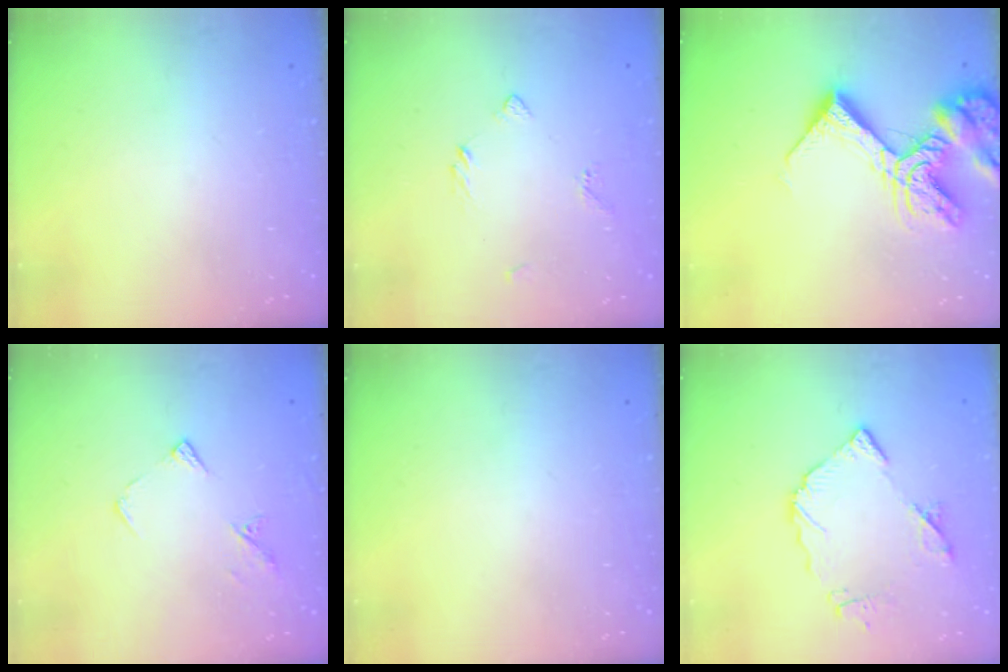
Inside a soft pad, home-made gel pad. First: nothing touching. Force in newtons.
{"total": 3.4, "press": 3.3, "slide": 0.6}
{"total": 16.2, "press": 16.1, "slide": 2.4}
{"total": 5.9, "press": 5.9, "slide": 0.6}
{"total": 0.0}
{"total": 10.7, "press": 10.7, "slide": 1.1}